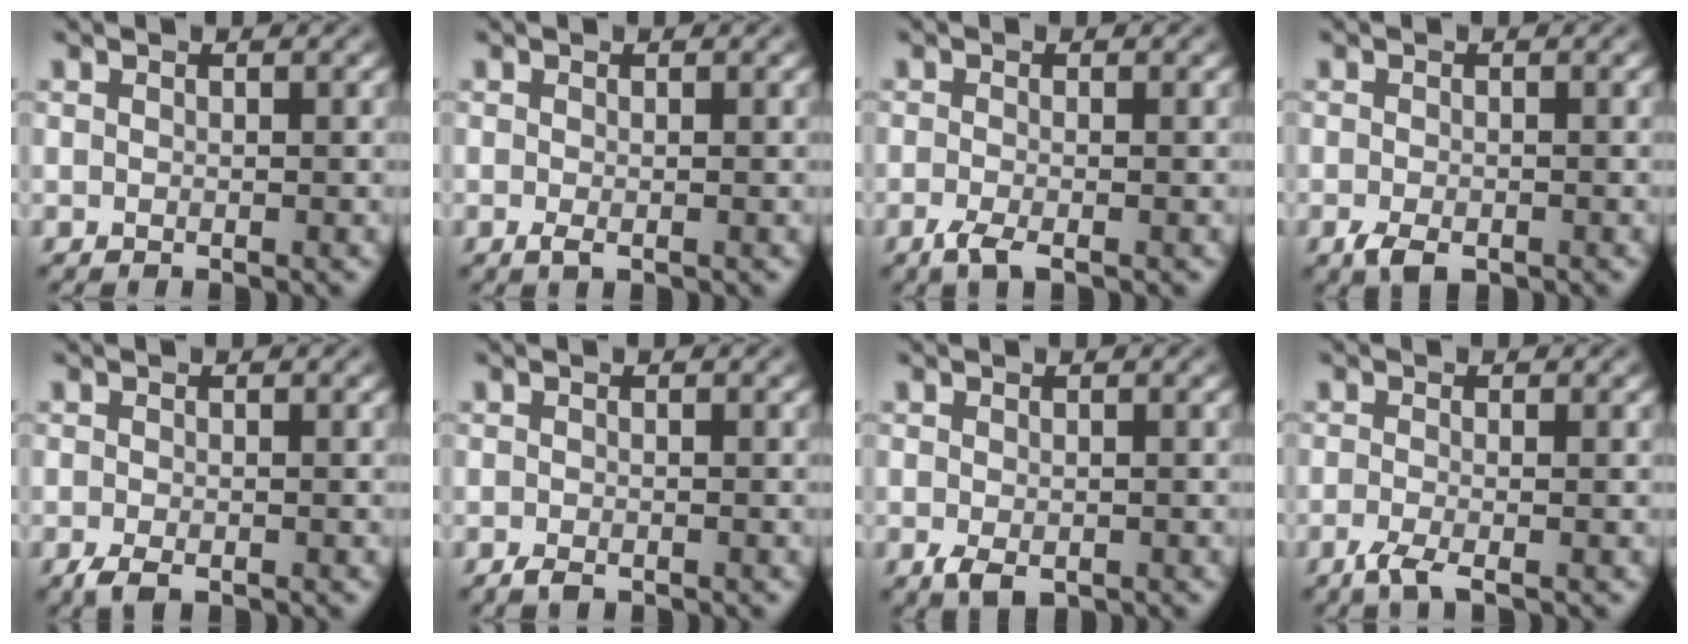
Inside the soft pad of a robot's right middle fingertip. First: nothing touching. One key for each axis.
{"total": 0.9, "fx": -0.4, "fy": 0.3, "fz": 0.7, "tx": -0.017, "ty": -0.005, "tz": -0.006}
{"total": 1.9, "fx": -1.2, "fy": 0.5, "fz": 1.5, "tx": -0.034, "ty": -0.007, "tz": -0.027}
{"total": 2.3, "fx": -1.3, "fy": 1.2, "fz": 1.4, "tx": -0.028, "ty": -0.006, "tz": -0.025}
{"total": 1.8, "fx": -1.1, "fy": 0.7, "fz": 1.2, "tx": -0.025, "ty": -0.006, "tz": -0.022}
{"total": 1.1, "fx": -0.8, "fy": 0.5, "fz": 0.6, "tx": -0.012, "ty": -0.003, "tz": -0.015}
{"total": 2.0, "fx": -0.9, "fy": 1.2, "fz": 1.4, "tx": -0.032, "ty": -0.008, "tz": -0.013}
{"total": 2.2, "fx": -1.4, "fy": 0.4, "fz": 1.7, "tx": -0.037, "ty": -0.009, "tz": -0.035}